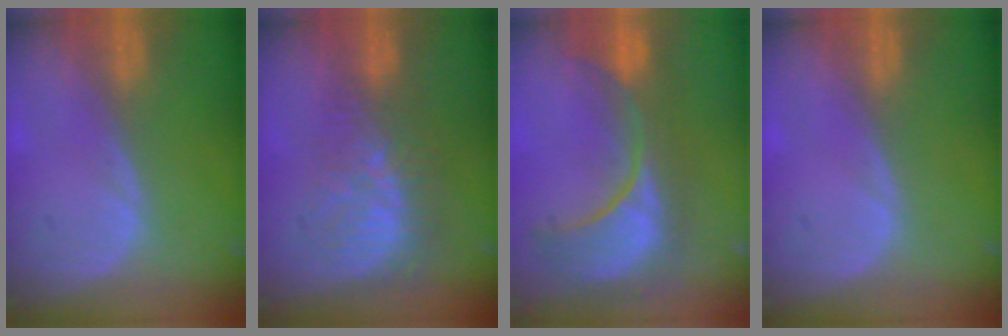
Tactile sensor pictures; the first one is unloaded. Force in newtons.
{"total": 8.9, "press": 7.5, "slide": 4.9}
{"total": 10.9, "press": 10.2, "slide": 3.9}
{"total": 0.0}